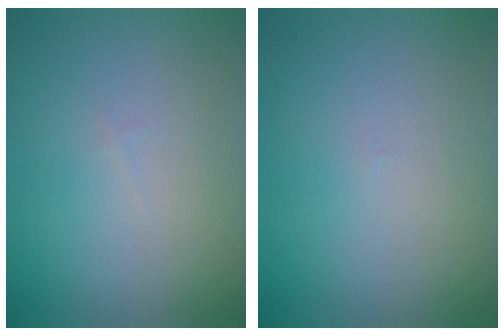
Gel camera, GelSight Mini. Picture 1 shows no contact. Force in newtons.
{"total": 0.0}